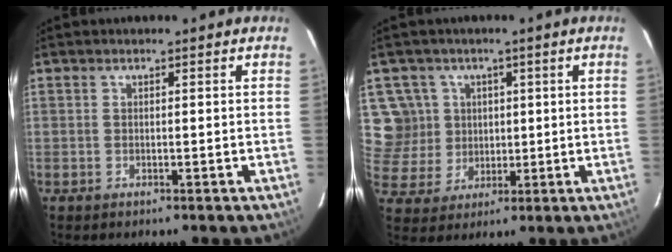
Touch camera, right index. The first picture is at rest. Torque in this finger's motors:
{"motor_torque": [-0.09, 0.13, 0.05, 0.00]}